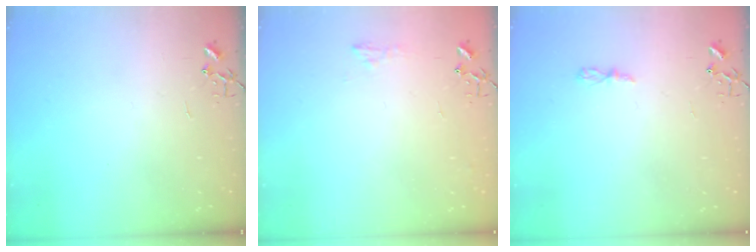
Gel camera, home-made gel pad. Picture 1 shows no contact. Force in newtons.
{"total": 6.4, "press": 6.4, "slide": 0.6}
{"total": 4.4, "press": 4.4, "slide": 0.6}